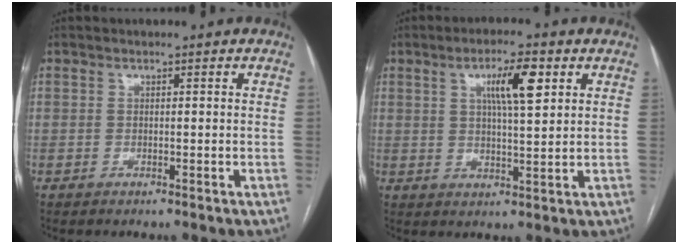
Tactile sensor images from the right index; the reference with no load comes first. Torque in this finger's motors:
{"motor_torque": [0.46, 0.24, 0.18, 0.10]}